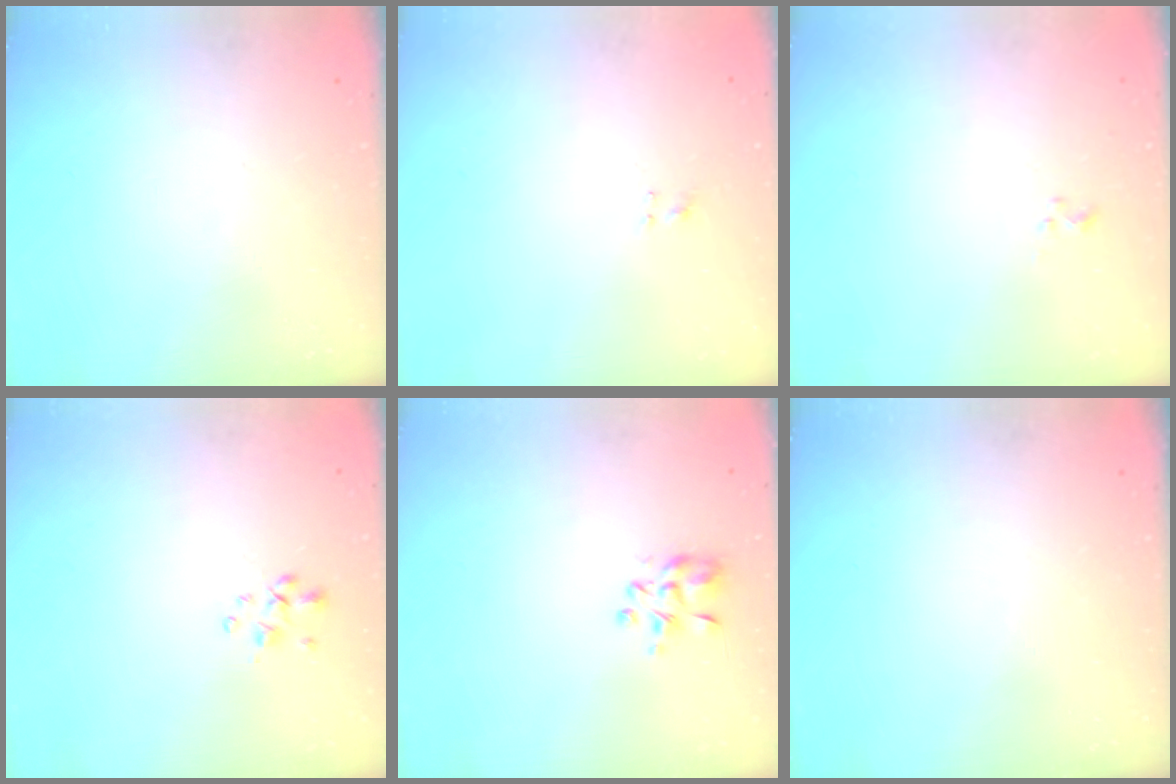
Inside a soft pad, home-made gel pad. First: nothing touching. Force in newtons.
{"total": 1.0, "press": 0.6, "slide": 0.7}
{"total": 0.0}
{"total": 1.9, "press": 1.7, "slide": 0.8}
{"total": 3.5, "press": 3.4, "slide": 0.6}
{"total": 0.0}